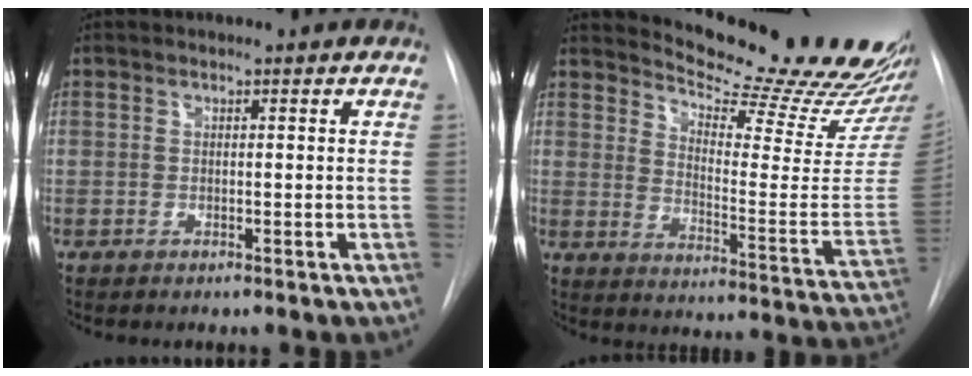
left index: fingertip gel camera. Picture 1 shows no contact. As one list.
[{"total": 22.8, "force": [21.5, 0.8, 7.6], "torque": [-0.110, -0.141, 0.266]}]